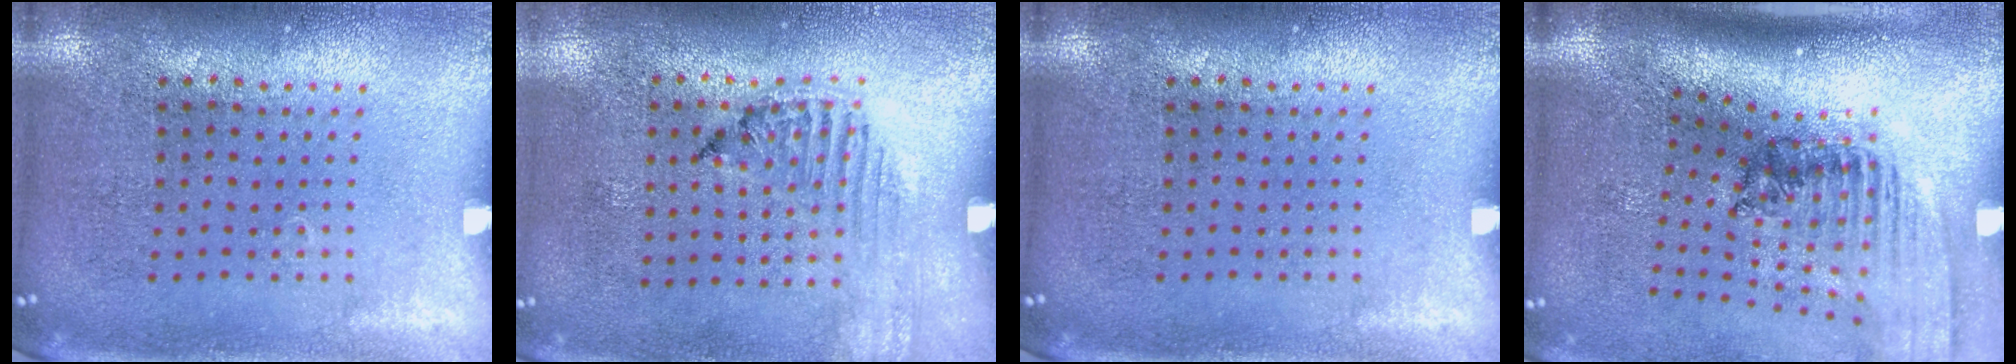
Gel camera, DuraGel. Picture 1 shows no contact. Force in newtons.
{"total": 1.2, "press": 1.2, "slide": 0.2}
{"total": 0.0}
{"total": 1.8, "press": 1.4, "slide": 1.2}